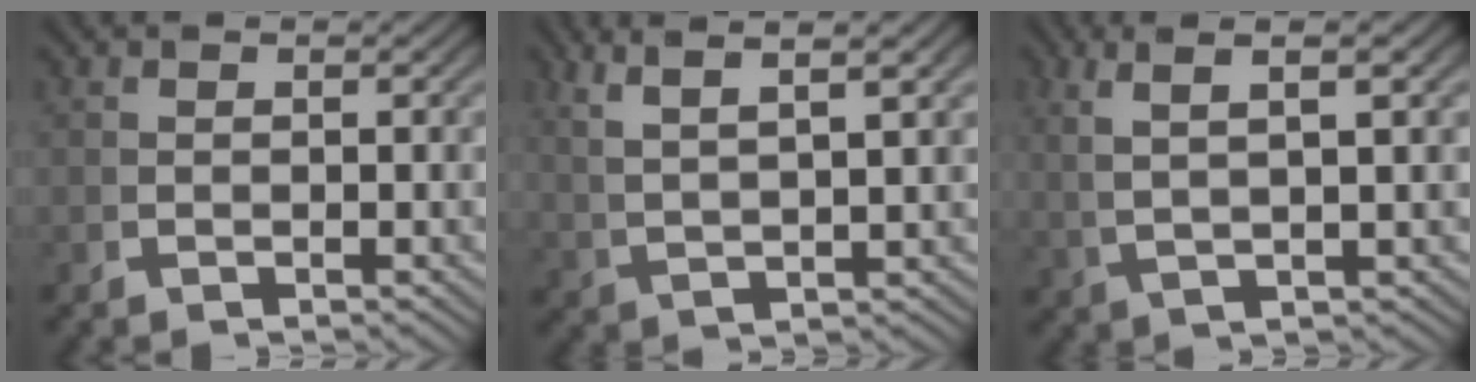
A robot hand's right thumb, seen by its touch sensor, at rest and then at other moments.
{"total": 6.3, "force": [4.4, 1.6, 4.2], "torque": [-0.061, 0.020, 0.080]}
{"total": 6.1, "force": [3.2, 1.5, 4.9], "torque": [-0.076, 0.023, 0.054]}